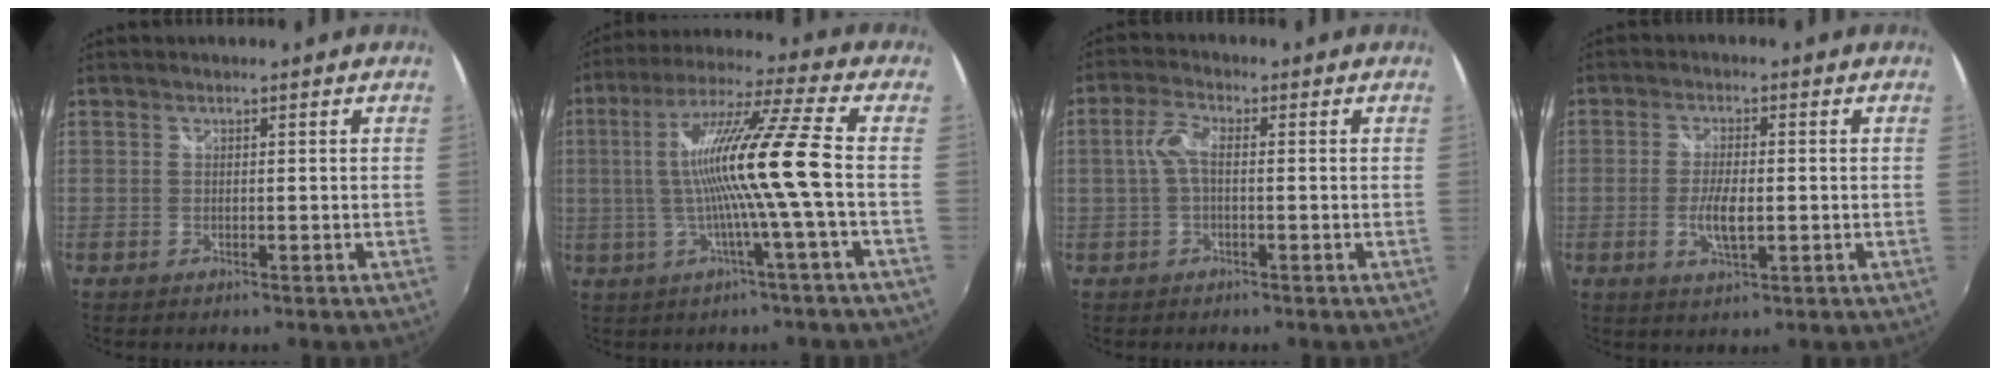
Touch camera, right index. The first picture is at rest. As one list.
[{"total": 14.3, "force": [-1.4, -2.1, 14.0], "torque": [-0.255, 0.002, -0.023]}, {"total": 4.2, "force": [-0.2, 1.6, 3.9], "torque": [-0.082, 0.009, -0.003]}, {"total": 5.3, "force": [-1.1, 1.7, 4.9], "torque": [-0.099, -0.007, -0.020]}]